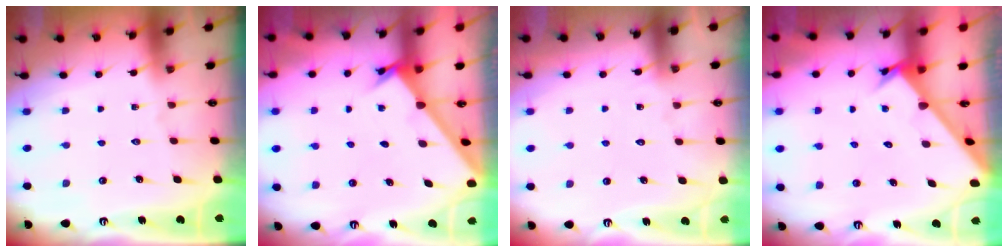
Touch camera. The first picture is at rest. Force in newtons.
{"total": 2.0, "press": 2.0, "slide": 0.1}
{"total": 5.7, "press": 5.7, "slide": 0.5}
{"total": 2.6, "press": 2.6, "slide": 0.2}